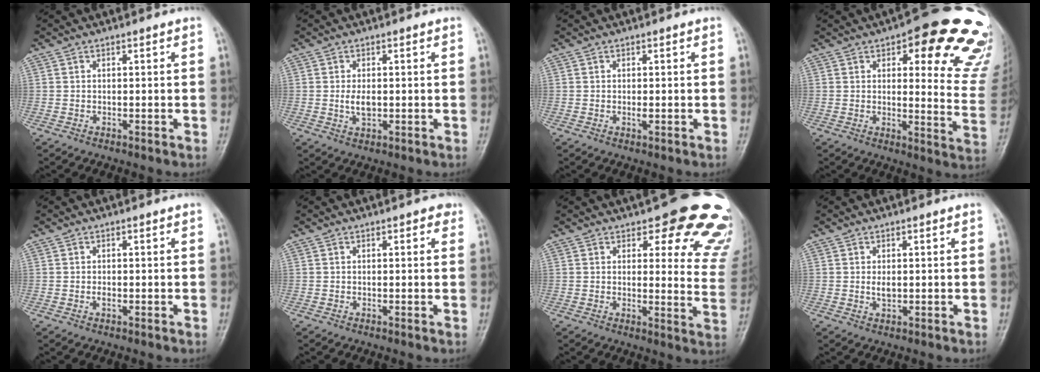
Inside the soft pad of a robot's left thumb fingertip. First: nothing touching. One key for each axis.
{"total": 3.1, "fx": 0.0, "fy": 1.8, "fz": 2.5, "tx": -0.043, "ty": -0.004, "tz": 0.001}
{"total": 1.0, "fx": 0.0, "fy": 0.5, "fz": 0.8, "tx": -0.014, "ty": -0.003, "tz": -0.002}
{"total": 21.5, "fx": 12.6, "fy": 7.4, "fz": 15.8, "tx": -0.137, "ty": -0.062, "tz": 0.139}
{"total": 0.9, "fx": -0.2, "fy": 0.6, "fz": 0.7, "tx": -0.010, "ty": 0.000, "tz": -0.004}
{"total": 1.4, "fx": 0.7, "fy": 0.9, "fz": 0.9, "tx": 0.002, "ty": 0.000, "tz": 0.003}
{"total": 17.2, "fx": 12.7, "fy": 6.2, "fz": 9.8, "tx": -0.054, "ty": -0.078, "tz": 0.126}
{"total": 1.8, "fx": 0.2, "fy": 1.1, "fz": 1.4, "tx": -0.021, "ty": -0.004, "tz": 0.005}